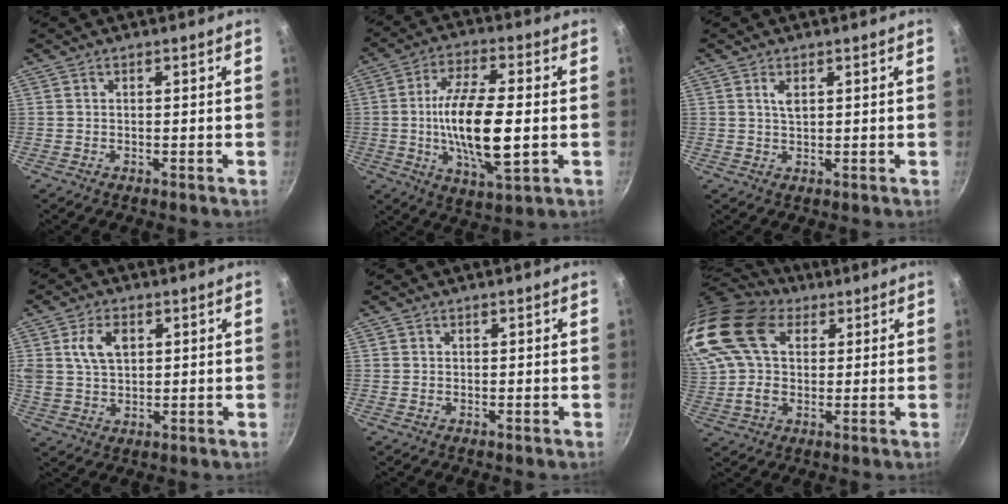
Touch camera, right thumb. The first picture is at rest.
{"total": 16.0, "force": [-1.1, 5.6, 14.9], "torque": [-0.279, 0.003, -0.023]}
{"total": 2.0, "force": [0.8, 1.0, 1.6], "torque": [-0.027, -0.004, 0.016]}
{"total": 7.7, "force": [2.5, 5.1, 5.2], "torque": [-0.087, -0.003, 0.044]}
{"total": 0.6, "force": [0.2, 0.6, 0.1], "torque": [0.001, -0.001, 0.000]}
{"total": 21.9, "force": [9.2, 14.3, 13.8], "torque": [-0.297, 0.025, 0.167]}